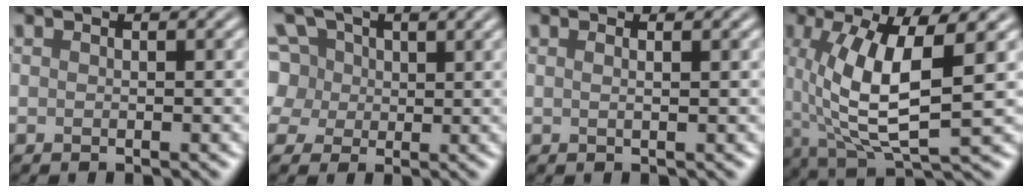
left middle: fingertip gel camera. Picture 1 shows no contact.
{"total": 7.2, "force": [2.9, 5.9, 3.0], "torque": [-0.073, 0.030, 0.036]}
{"total": 1.3, "force": [0.6, 0.6, 1.0], "torque": [-0.005, -0.002, -0.005]}
{"total": 8.6, "force": [0.7, 2.6, 8.2], "torque": [-0.159, -0.001, 0.016]}